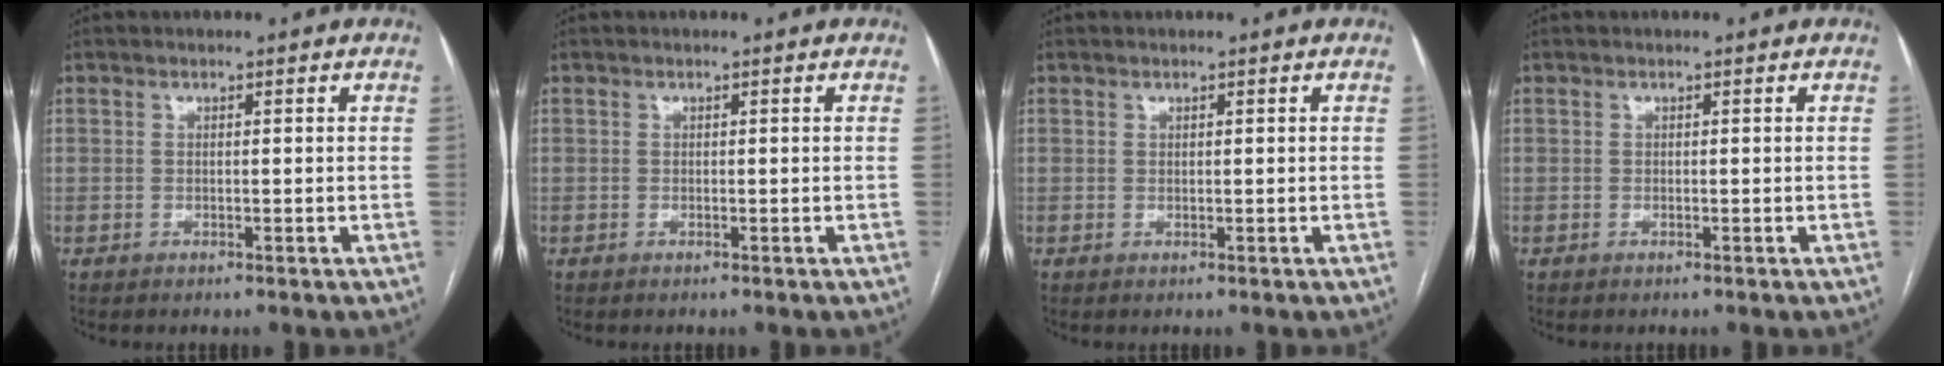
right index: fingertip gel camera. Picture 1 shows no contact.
{"total": 0.0}
{"total": 0.0}
{"total": 0.0}